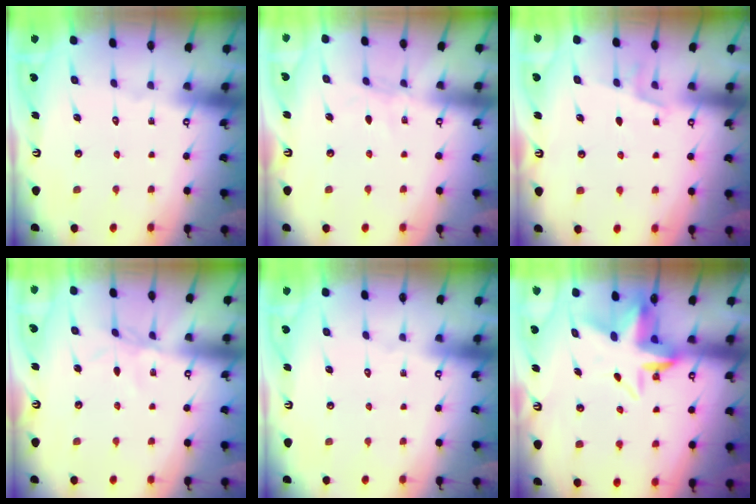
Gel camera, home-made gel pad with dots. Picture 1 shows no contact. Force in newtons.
{"total": 3.4, "press": 3.4, "slide": 0.5}
{"total": 4.8, "press": 4.6, "slide": 1.4}
{"total": 3.0, "press": 2.9, "slide": 0.3}
{"total": 0.0}
{"total": 6.0, "press": 5.9, "slide": 1.0}